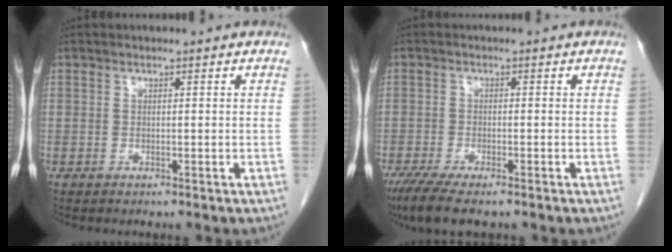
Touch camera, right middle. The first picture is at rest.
{"total": 7.1, "force": [-5.3, 1.5, 4.6], "torque": [-0.079, -0.017, -0.088]}